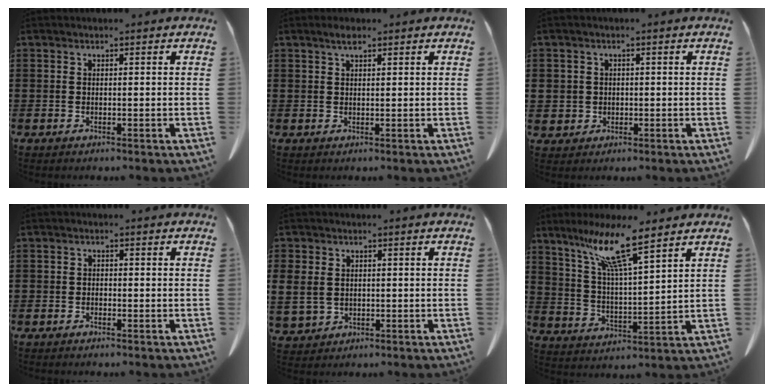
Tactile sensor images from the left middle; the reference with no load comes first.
{"total": 1.7, "force": [1.2, 0.6, 1.0], "torque": [-0.023, 0.002, 0.021]}
{"total": 2.1, "force": [0.0, 2.1, 0.1], "torque": [-0.013, 0.008, -0.003]}
{"total": 1.0, "force": [-0.8, 0.4, 0.2], "torque": [-0.006, 0.000, -0.017]}
{"total": 4.2, "force": [0.3, 3.5, 2.2], "torque": [-0.073, 0.004, 0.000]}
{"total": 11.6, "force": [8.4, 1.1, 7.9], "torque": [-0.176, -0.027, 0.144]}